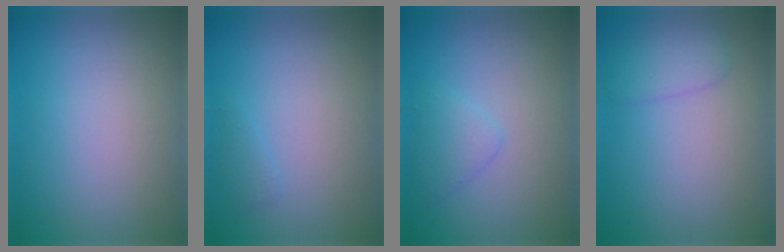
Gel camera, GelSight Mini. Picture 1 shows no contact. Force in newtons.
{"total": 0.8, "press": 0.8, "slide": 0.1}
{"total": 1.7, "press": 1.7, "slide": 0.2}
{"total": 2.1, "press": 2.1, "slide": 0.1}